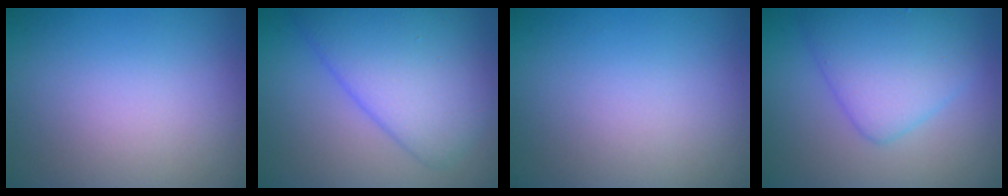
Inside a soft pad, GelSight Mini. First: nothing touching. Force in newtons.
{"total": 6.7, "press": 6.7, "slide": 0.3}
{"total": 0.0}
{"total": 4.8, "press": 4.8, "slide": 0.2}